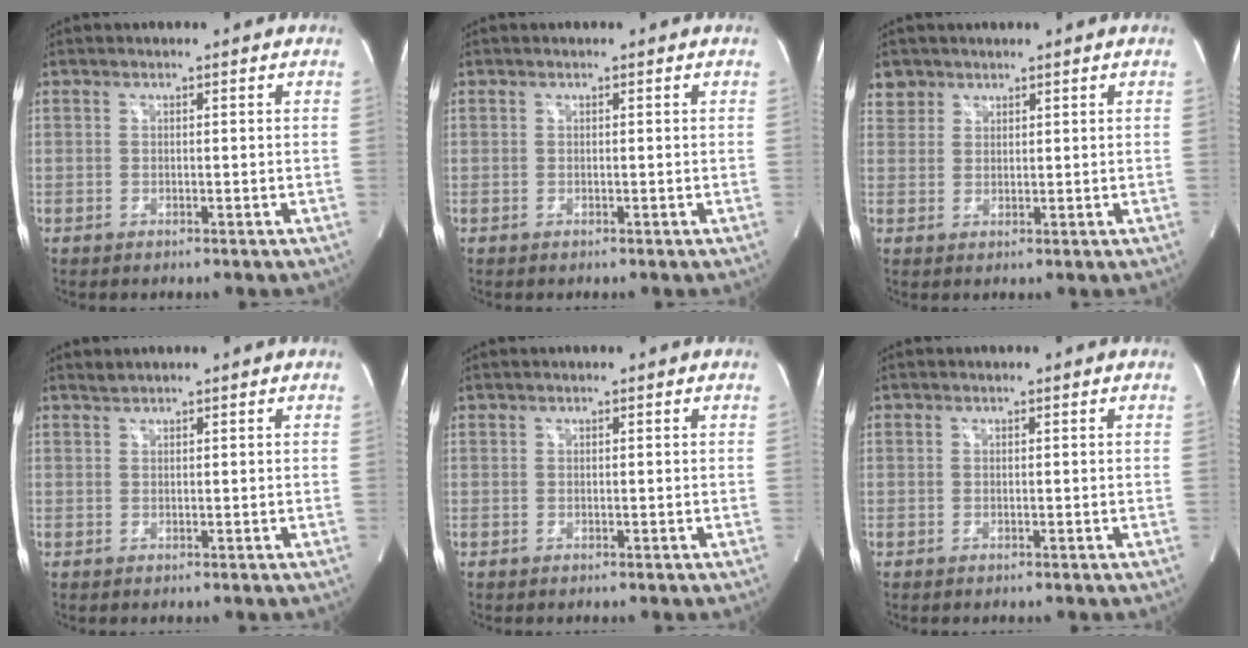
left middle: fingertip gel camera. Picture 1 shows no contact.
{"total": 0.0}
{"total": 2.9, "force": [2.1, 1.9, -0.3], "torque": [0.012, 0.006, 0.036]}
{"total": 0.8, "force": [0.8, -0.2, 0.0], "torque": [-0.008, 0.003, 0.020]}
{"total": 0.0}
{"total": 0.0}